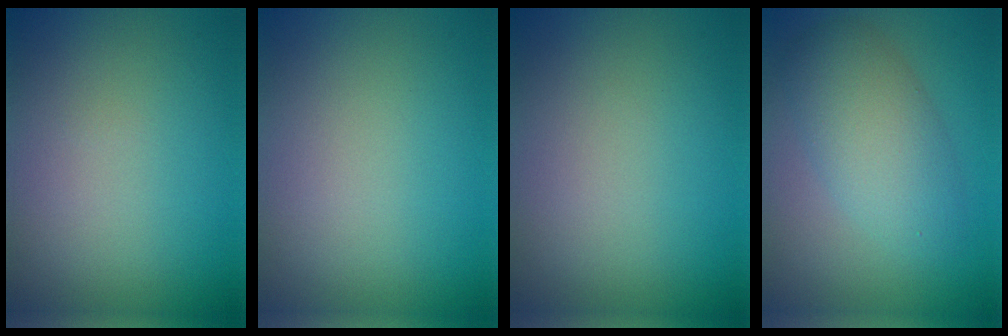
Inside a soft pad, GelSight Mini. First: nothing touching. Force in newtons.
{"total": 0.0}
{"total": 0.0}
{"total": 5.0, "press": 5.0, "slide": 0.4}